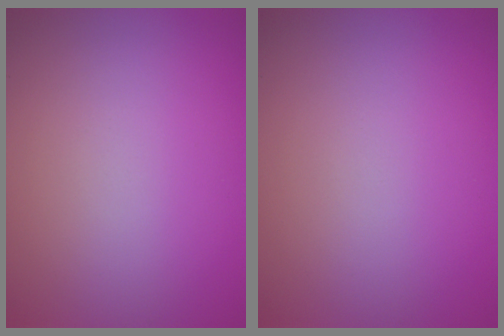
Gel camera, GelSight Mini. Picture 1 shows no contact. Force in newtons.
{"total": 0.0}